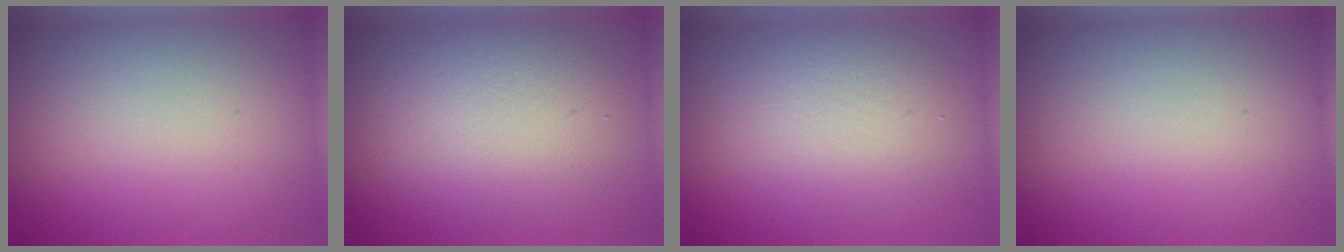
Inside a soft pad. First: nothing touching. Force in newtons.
{"total": 4.8, "press": 4.8, "slide": 0.4}
{"total": 4.2, "press": 4.2, "slide": 0.5}
{"total": 0.0}